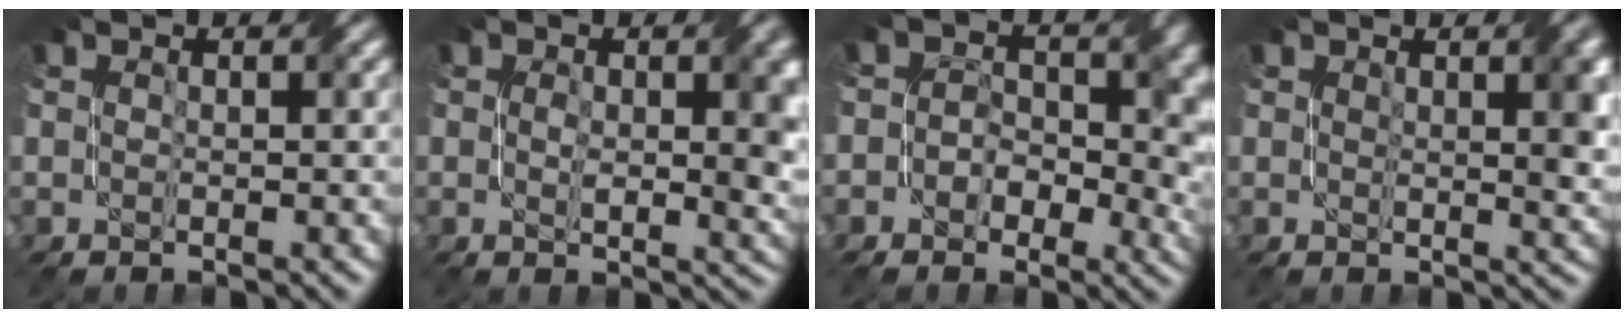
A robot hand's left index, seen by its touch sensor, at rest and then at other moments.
{"total": 4.7, "force": [0.3, 2.3, 4.1], "torque": [-0.057, -0.004, 0.008]}
{"total": 6.1, "force": [-0.1, 4.6, 4.1], "torque": [-0.025, -0.001, -0.012]}
{"total": 3.4, "force": [1.2, 0.9, 3.1], "torque": [-0.037, -0.001, 0.021]}